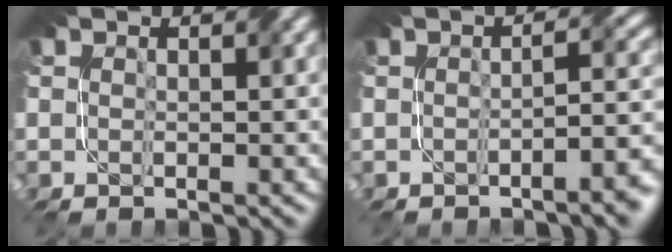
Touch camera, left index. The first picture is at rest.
{"total": 5.3, "force": [-1.8, 1.6, 4.7], "torque": [-0.038, 0.005, -0.024]}